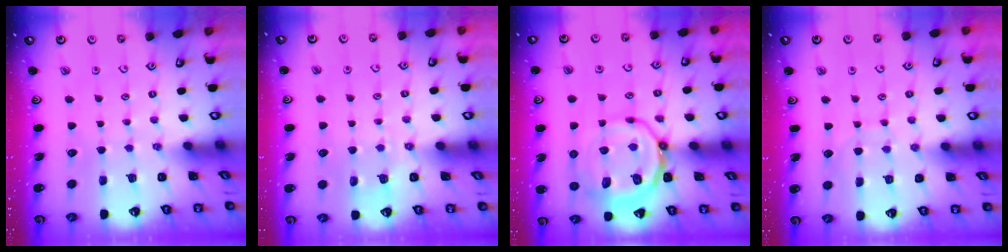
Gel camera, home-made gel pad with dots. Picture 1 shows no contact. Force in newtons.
{"total": 3.0, "press": 2.6, "slide": 1.5}
{"total": 14.0, "press": 13.8, "slide": 2.3}
{"total": 6.5, "press": 6.5, "slide": 0.5}